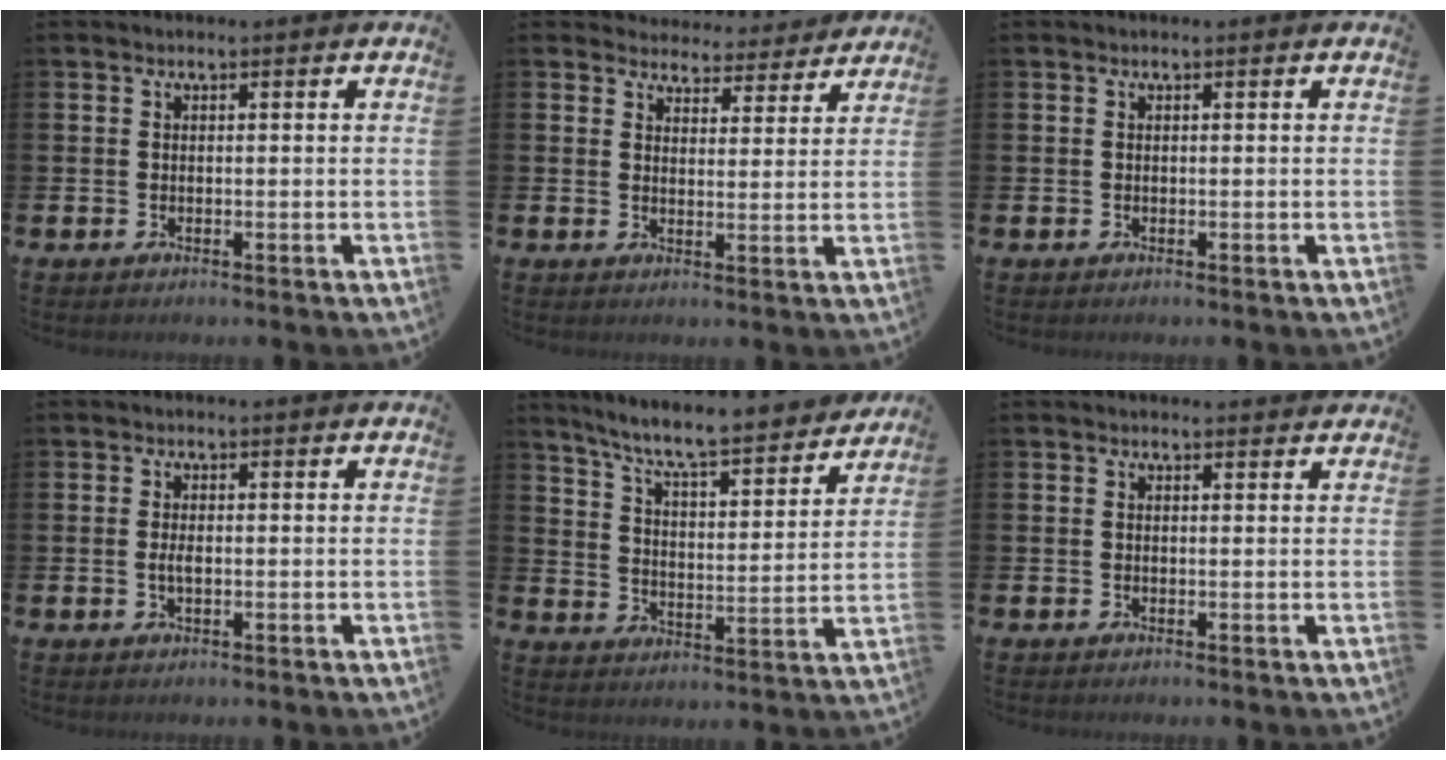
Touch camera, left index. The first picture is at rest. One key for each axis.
{"total": 4.2, "fx": 4.1, "fy": 1.2, "fz": 0.0, "tx": -0.007, "ty": -0.036, "tz": 0.069}
{"total": 0.0}
{"total": 1.6, "fx": -0.1, "fy": 0.7, "fz": 1.4, "tx": -0.028, "ty": 0.002, "tz": -0.004}
{"total": 7.9, "fx": 7.3, "fy": 0.3, "fz": 3.0, "tx": -0.083, "ty": -0.058, "tz": 0.122}
{"total": 0.0}